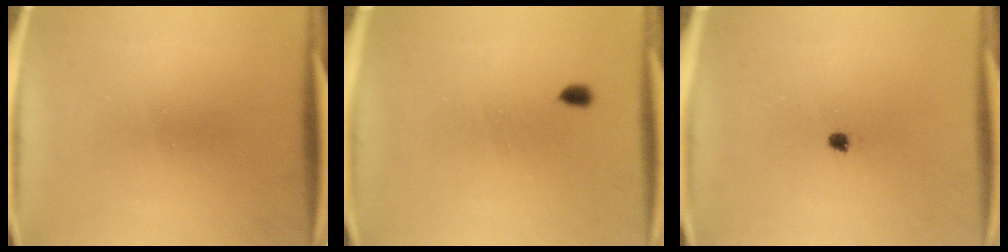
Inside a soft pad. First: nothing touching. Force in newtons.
{"total": 1.2}
{"total": 1.3}